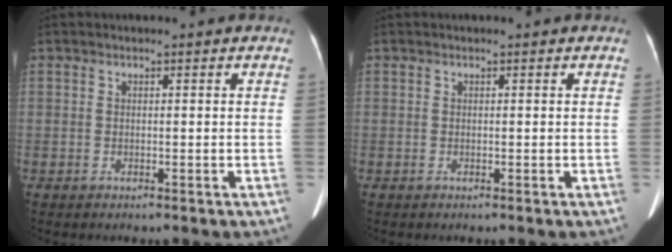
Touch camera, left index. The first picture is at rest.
{"total": 0.0}